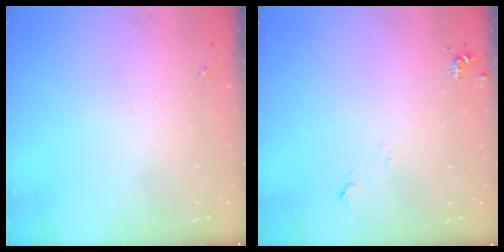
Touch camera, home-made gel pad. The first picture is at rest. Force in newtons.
{"total": 5.5, "press": 5.5, "slide": 0.7}